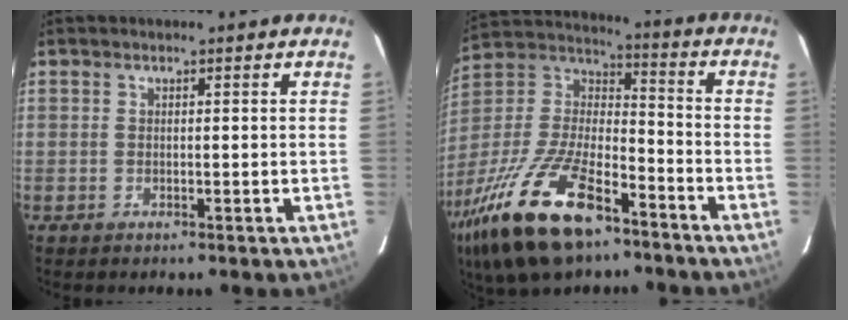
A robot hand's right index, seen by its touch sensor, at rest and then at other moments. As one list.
[{"total": 25.8, "force": [-15.9, 10.3, 17.5], "torque": [-0.368, -0.031, -0.283]}]